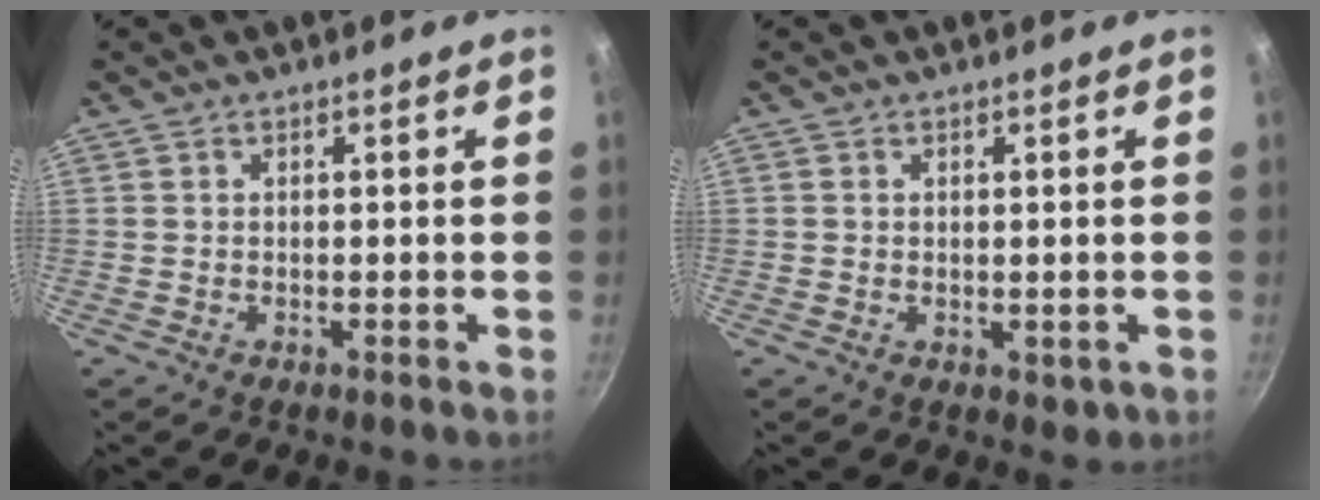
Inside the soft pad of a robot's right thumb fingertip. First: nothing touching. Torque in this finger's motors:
{"motor_torque": [-0.12, 0.24, -0.59, 0.10, -0.17]}